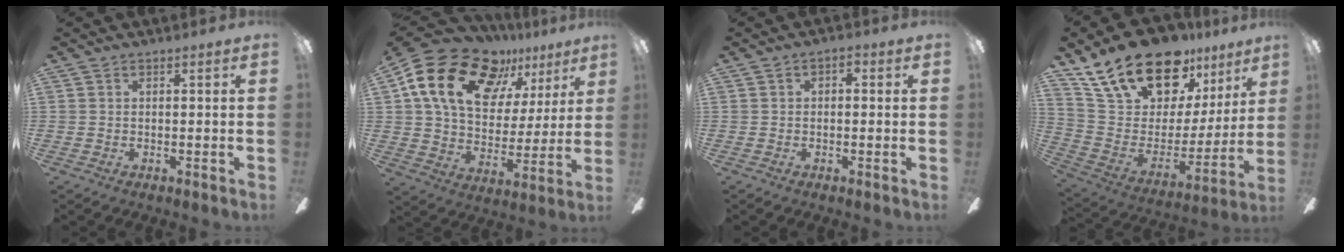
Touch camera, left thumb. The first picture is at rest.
{"total": 21.4, "force": [11.8, 13.4, 11.9], "torque": [-0.203, -0.053, 0.217]}
{"total": 1.5, "force": [-0.6, 1.0, 0.9], "torque": [-0.015, 0.009, -0.012]}
{"total": 22.3, "force": [16.9, 10.3, 10.2], "torque": [-0.182, -0.113, 0.312]}